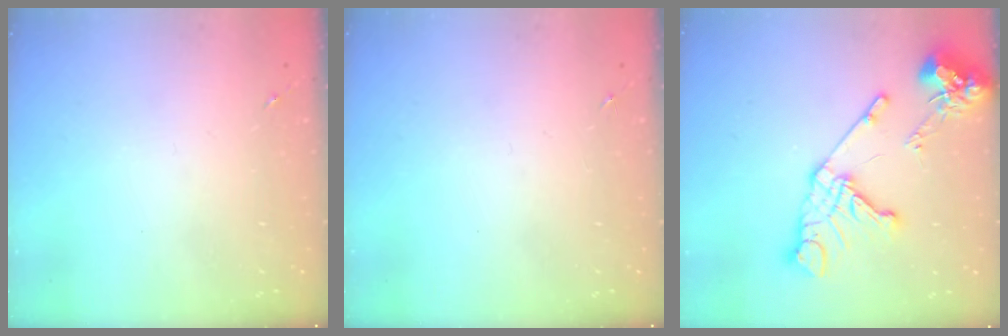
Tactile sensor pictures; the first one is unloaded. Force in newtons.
{"total": 0.0}
{"total": 16.5, "press": 16.3, "slide": 2.0}